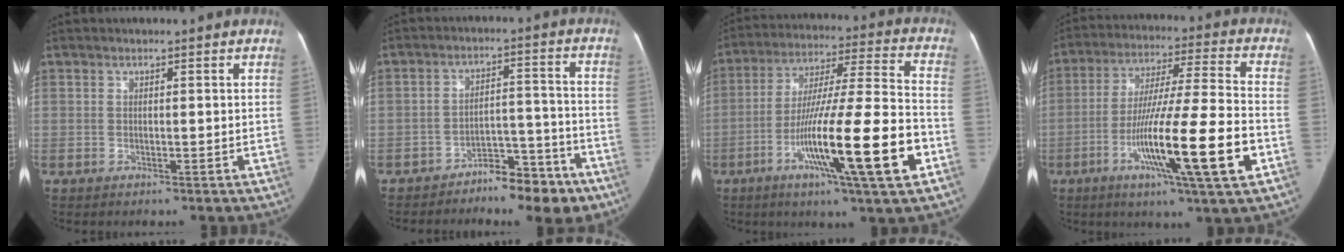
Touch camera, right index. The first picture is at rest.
{"total": 8.2, "force": [-6.2, 3.4, 4.2], "torque": [-0.043, 0.041, -0.090]}
{"total": 20.2, "force": [-7.6, 0.3, 18.8], "torque": [-0.306, -0.017, -0.128]}
{"total": 18.3, "force": [-6.4, -0.1, 17.1], "torque": [-0.290, -0.017, -0.109]}